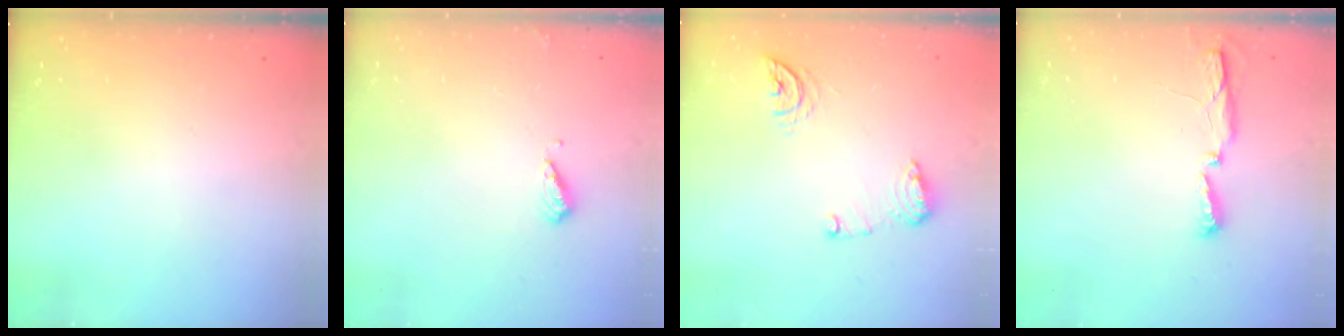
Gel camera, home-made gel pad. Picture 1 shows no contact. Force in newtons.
{"total": 4.5, "press": 4.4, "slide": 0.8}
{"total": 8.9, "press": 8.9, "slide": 0.5}
{"total": 5.0, "press": 4.9, "slide": 0.9}